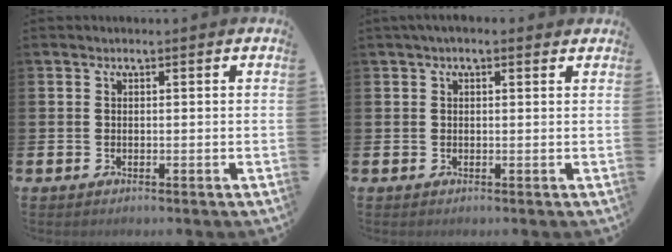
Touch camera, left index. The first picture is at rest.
{"total": 1.2, "force": [0.8, 0.4, 0.8], "torque": [-0.003, 0.001, 0.011]}